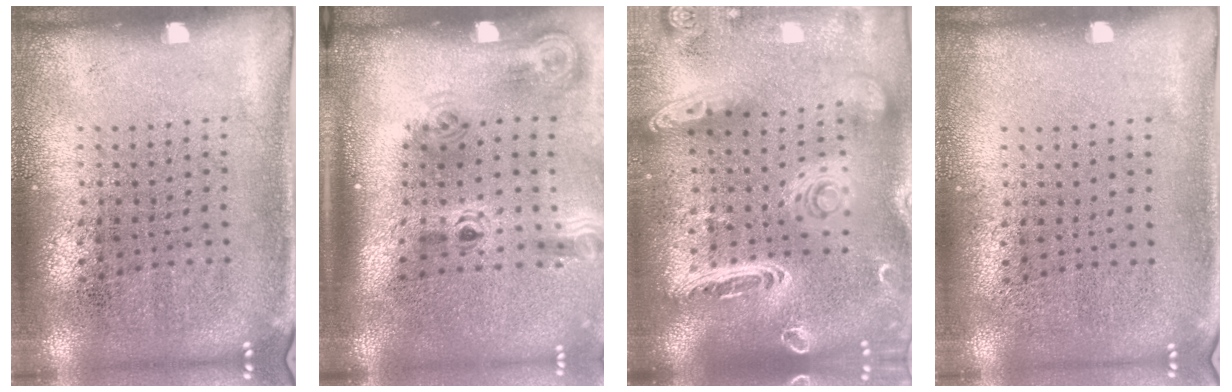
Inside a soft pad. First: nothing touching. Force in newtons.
{"total": 1.9, "press": 1.3, "slide": 1.5}
{"total": 3.4, "press": 2.7, "slide": 2.0}
{"total": 0.0}